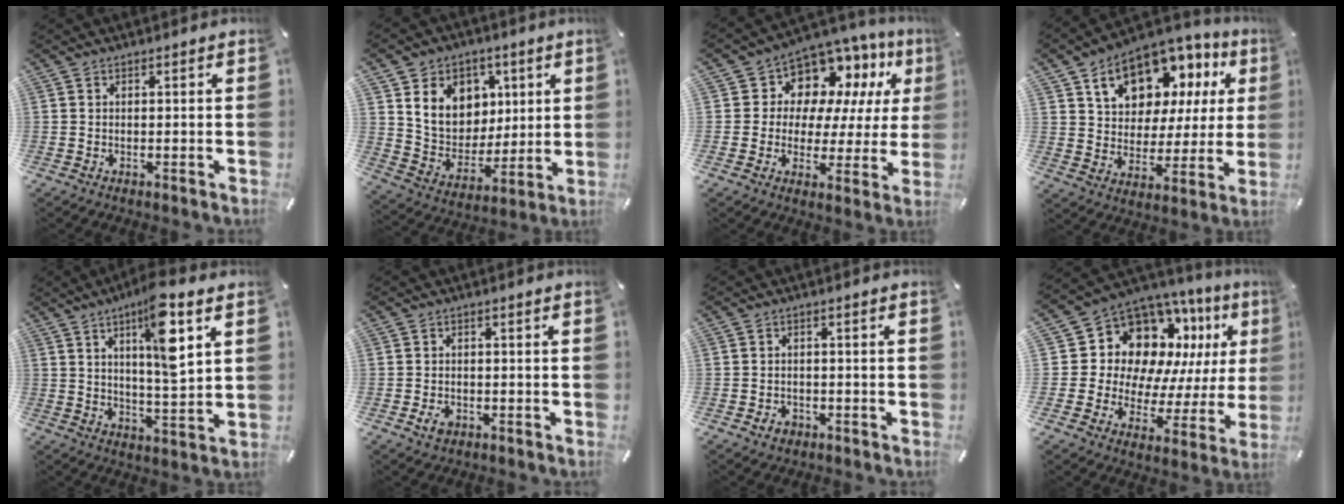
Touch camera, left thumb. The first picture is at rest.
{"total": 13.3, "force": [4.9, 11.6, 4.4], "torque": [-0.076, -0.027, 0.101]}
{"total": 9.9, "force": [6.4, 7.3, 1.6], "torque": [-0.043, -0.067, 0.124]}
{"total": 14.3, "force": [8.3, 9.8, 6.3], "torque": [-0.114, -0.048, 0.151]}
{"total": 13.6, "force": [5.8, 3.5, 11.8], "torque": [-0.177, -0.023, 0.088]}
{"total": 2.7, "force": [-1.2, 1.9, 1.5], "torque": [-0.034, 0.003, -0.025]}
{"total": 2.6, "force": [-1.3, 2.0, 1.0], "torque": [-0.018, 0.006, -0.027]}
{"total": 13.8, "force": [6.8, 10.5, 5.8], "torque": [-0.096, -0.079, 0.131]}